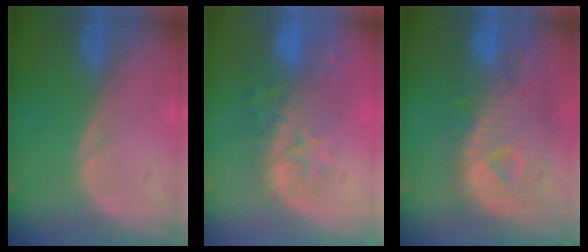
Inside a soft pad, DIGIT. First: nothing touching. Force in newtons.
{"total": 9.9, "press": 8.6, "slide": 4.8}
{"total": 12.1, "press": 10.5, "slide": 6.1}